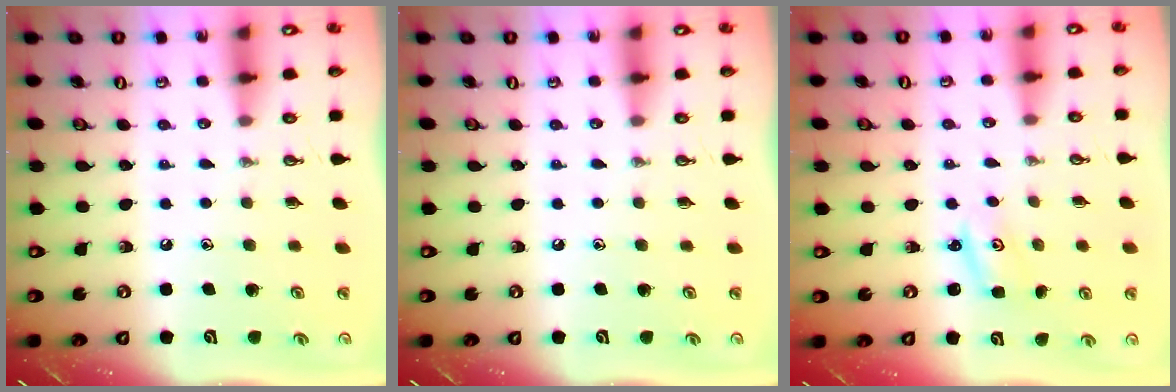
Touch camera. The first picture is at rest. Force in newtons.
{"total": 0.0}
{"total": 2.1, "press": 2.1, "slide": 0.2}